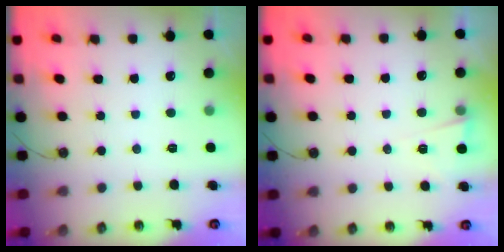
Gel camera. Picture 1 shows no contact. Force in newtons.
{"total": 2.9, "press": 2.7, "slide": 1.1}